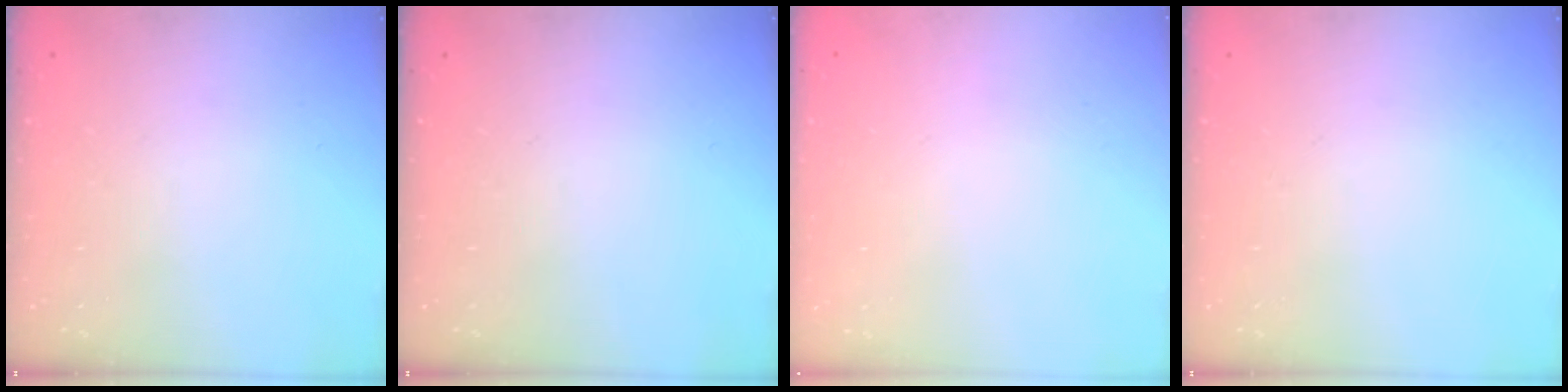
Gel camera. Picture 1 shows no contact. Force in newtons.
{"total": 0.0}
{"total": 1.7, "press": 1.7, "slide": 0.2}
{"total": 0.0}